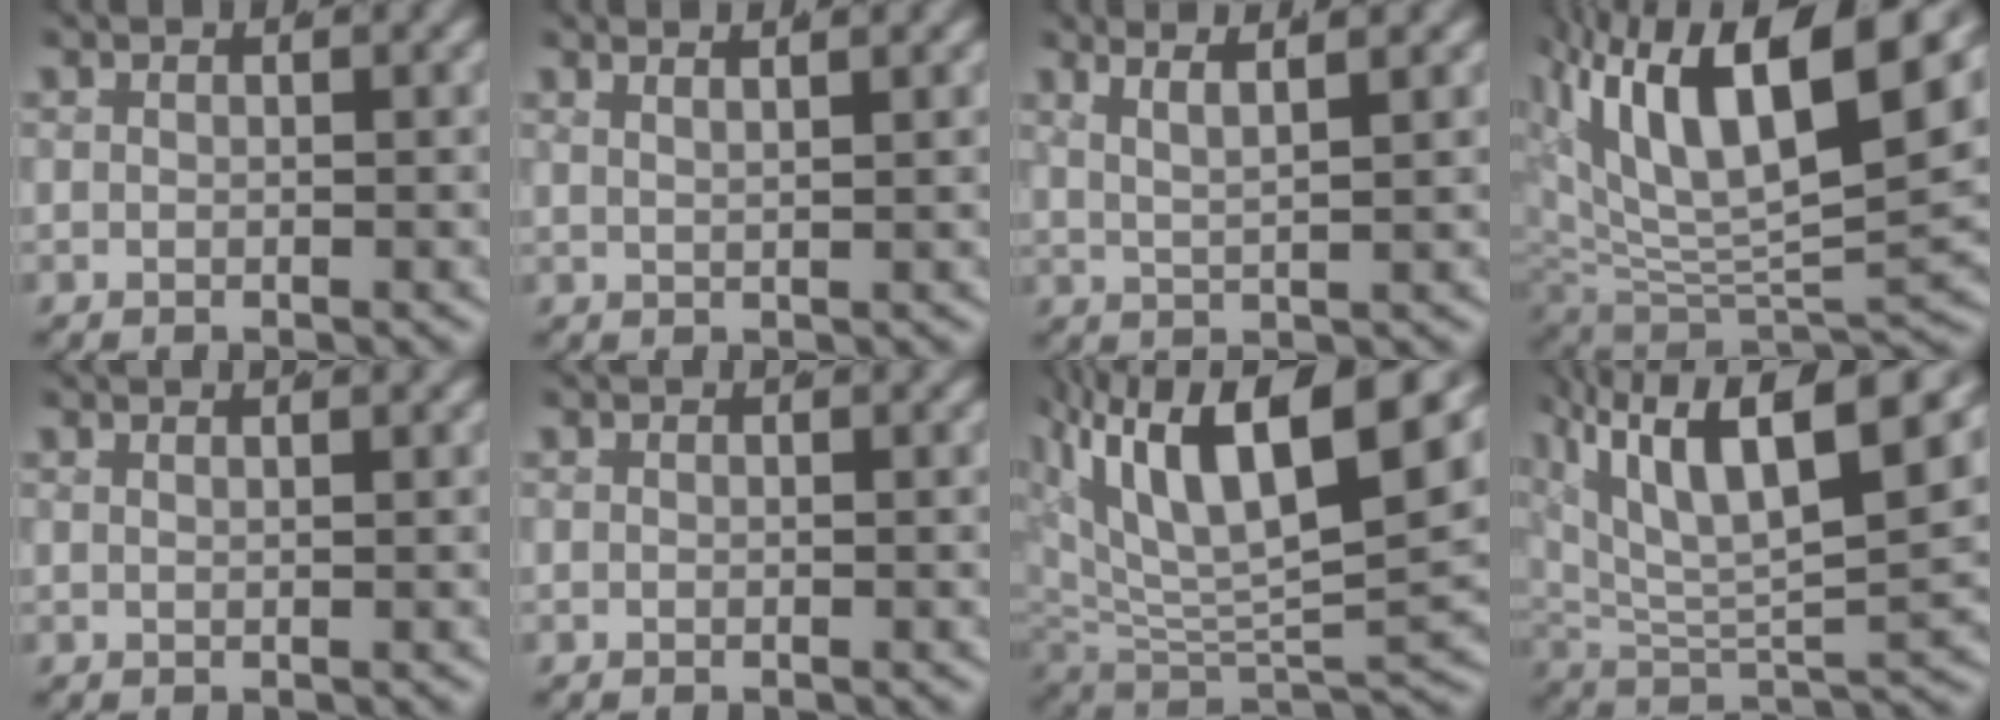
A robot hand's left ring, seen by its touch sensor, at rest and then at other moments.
{"total": 3.2, "force": [2.2, 1.2, 1.9], "torque": [-0.024, 0.013, 0.030]}
{"total": 4.2, "force": [1.7, 2.3, 3.0], "torque": [-0.062, 0.002, 0.022]}
{"total": 14.8, "force": [2.7, 8.1, 12.2], "torque": [-0.212, -0.007, 0.043]}
{"total": 1.1, "force": [0.9, 0.2, 0.5], "torque": [-0.004, 0.005, 0.013]}
{"total": 0.0}
{"total": 13.4, "force": [2.5, 7.3, 11.0], "torque": [-0.197, -0.006, 0.038]}
{"total": 10.9, "force": [3.0, 6.0, 8.6], "torque": [-0.157, 0.004, 0.039]}